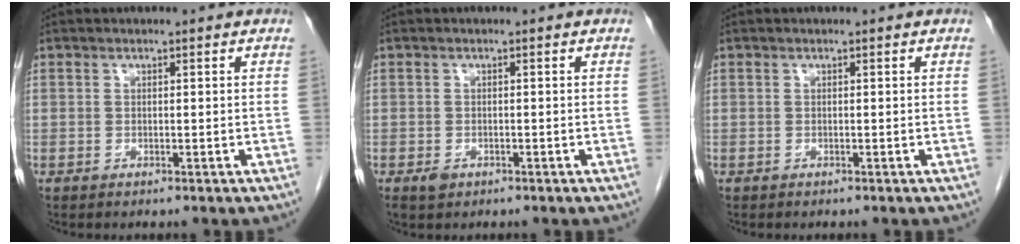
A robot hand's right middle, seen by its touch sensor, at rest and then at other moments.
{"total": 1.4, "force": [-0.8, 0.9, 0.7], "torque": [-0.012, 0.001, -0.006]}
{"total": 0.0}